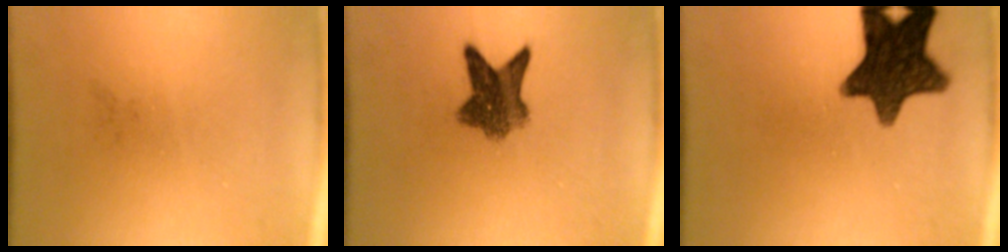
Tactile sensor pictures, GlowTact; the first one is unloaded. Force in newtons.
{"total": 6.9}
{"total": 13.6}